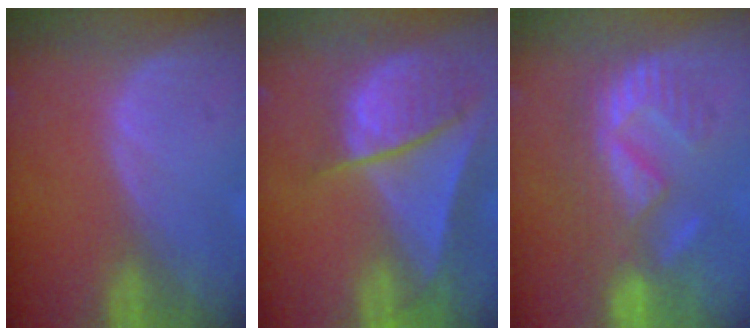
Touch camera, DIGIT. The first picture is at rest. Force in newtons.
{"total": 9.2, "press": 8.0, "slide": 4.4}
{"total": 8.7, "press": 8.5, "slide": 1.6}